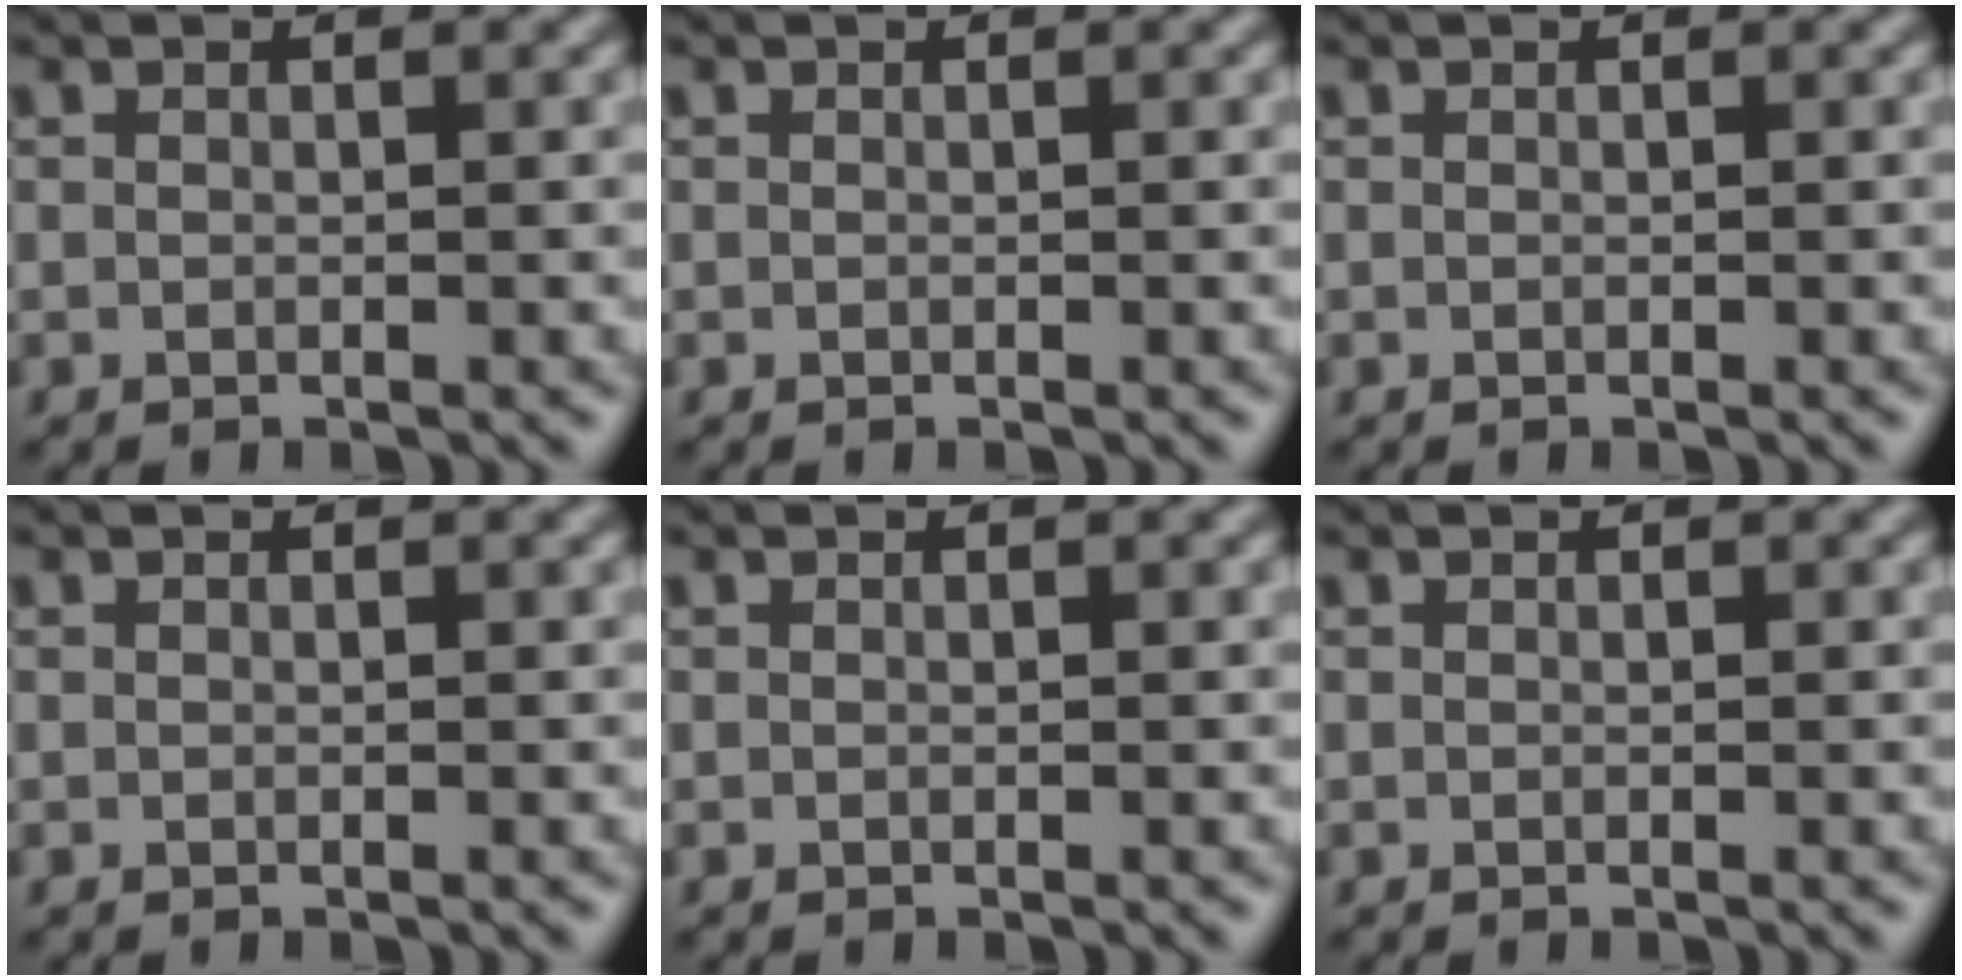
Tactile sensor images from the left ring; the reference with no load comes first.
{"total": 0.0}
{"total": 0.0}
{"total": 0.0}
{"total": 0.0}
{"total": 0.0}